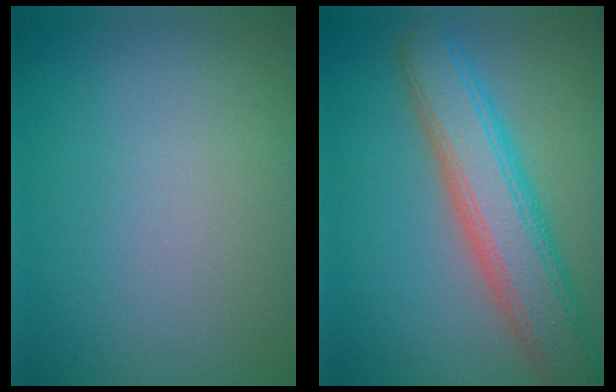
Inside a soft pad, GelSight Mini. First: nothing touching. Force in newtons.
{"total": 7.2, "press": 7.2, "slide": 0.1}